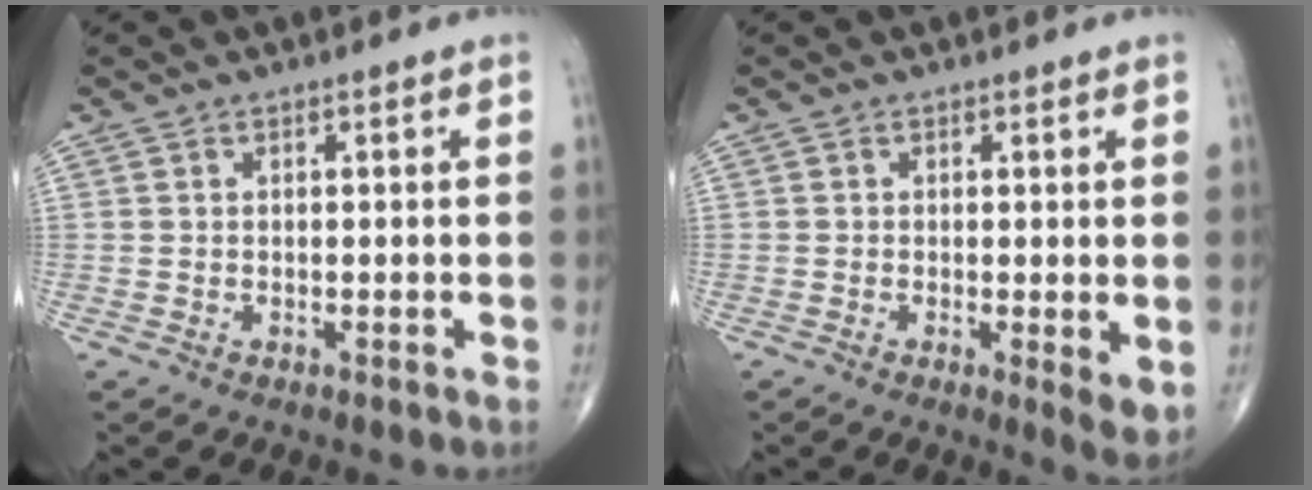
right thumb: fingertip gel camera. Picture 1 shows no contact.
{"total": 3.8, "force": [-0.3, 1.1, 3.6], "torque": [-0.057, -0.014, -0.008]}